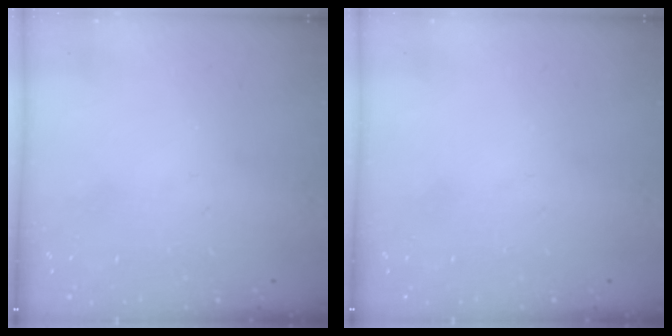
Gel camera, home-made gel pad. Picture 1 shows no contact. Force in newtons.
{"total": 0.0}